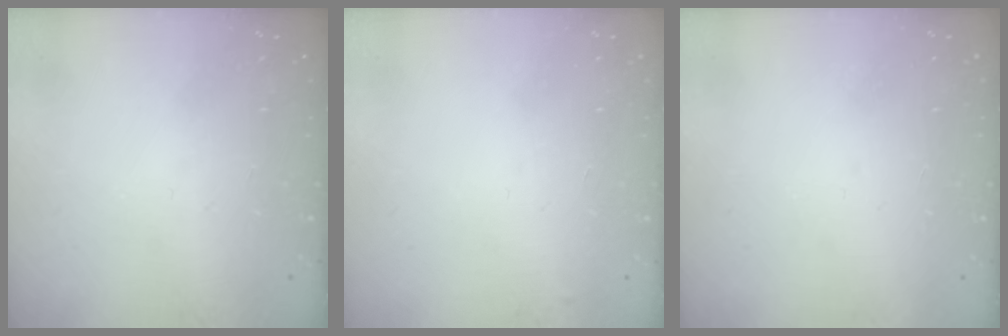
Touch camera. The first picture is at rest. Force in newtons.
{"total": 3.2, "press": 3.2, "slide": 0.4}
{"total": 1.5, "press": 1.5, "slide": 0.1}